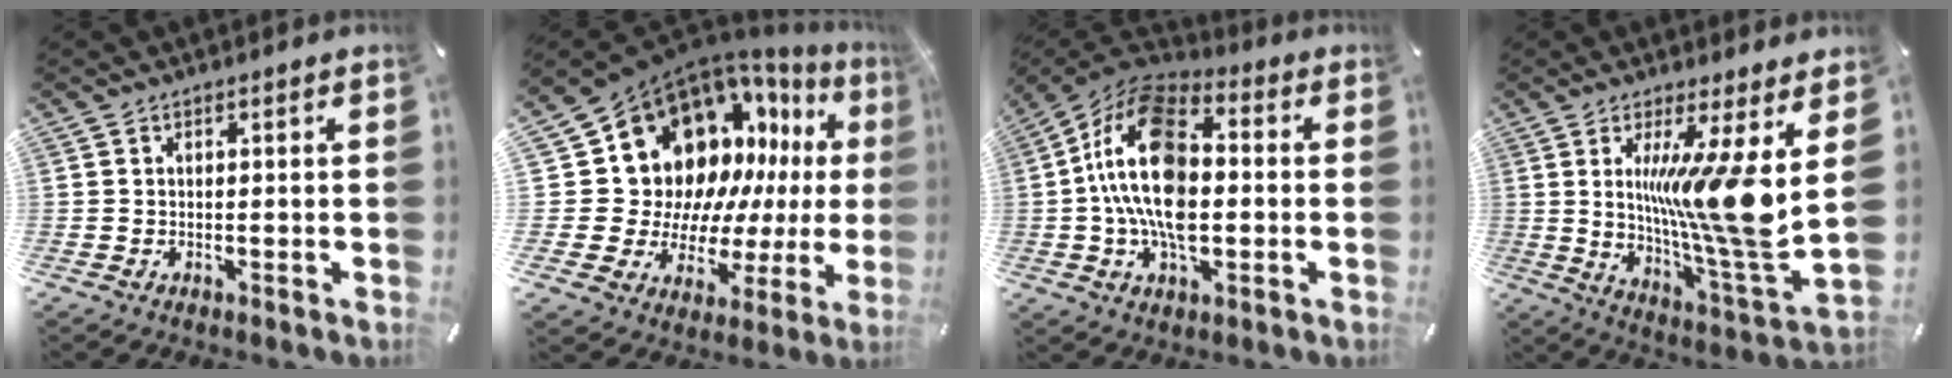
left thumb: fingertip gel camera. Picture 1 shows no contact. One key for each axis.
{"total": 18.5, "fx": 8.2, "fy": 14.0, "fz": 9.0, "tx": -0.154, "ty": -0.094, "tz": 0.176}
{"total": 19.6, "fx": -0.9, "fy": 11.6, "fz": 15.8, "tx": -0.326, "ty": 0.002, "tz": -0.025}
{"total": 17.0, "fx": 4.1, "fy": 0.8, "fz": 16.4, "tx": -0.271, "ty": -0.047, "tz": 0.048}